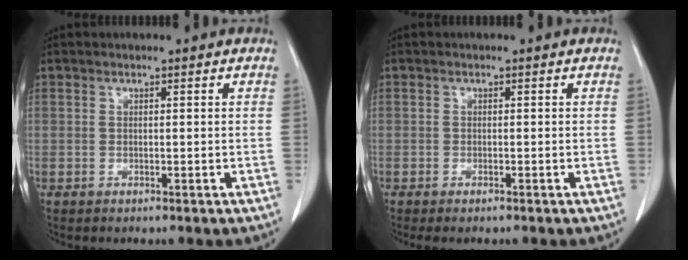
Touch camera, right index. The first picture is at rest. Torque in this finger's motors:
{"motor_torque": [0.19, -0.17, 0.08, 0.02]}